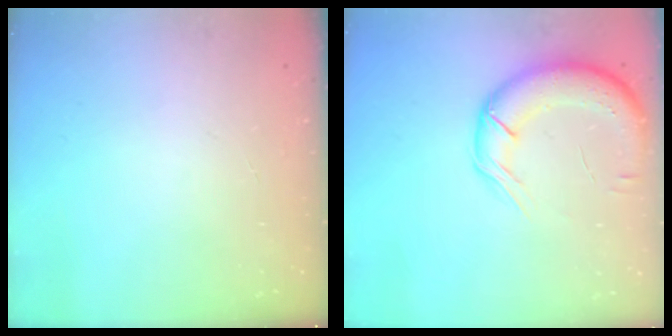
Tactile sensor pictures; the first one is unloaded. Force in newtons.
{"total": 14.4, "press": 14.0, "slide": 3.5}